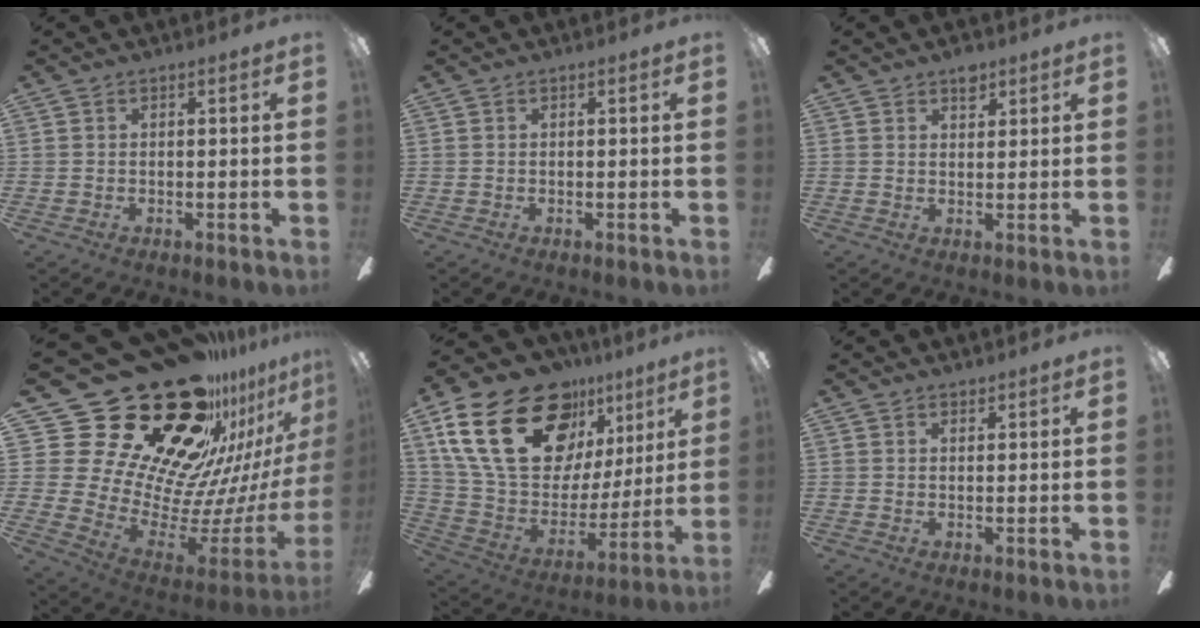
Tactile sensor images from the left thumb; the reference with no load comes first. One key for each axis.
{"total": 0.0}
{"total": 3.8, "fx": 2.6, "fy": 2.1, "fz": 1.8, "tx": -0.007, "ty": -0.012, "tz": 0.040}
{"total": 38.9, "fx": 22.9, "fy": 21.2, "fz": 23.2, "tx": -0.347, "ty": -0.228, "tz": 0.485}
{"total": 29.3, "fx": 15.6, "fy": 16.9, "fz": 18.2, "tx": -0.346, "ty": -0.082, "tz": 0.296}
{"total": 1.2, "fx": 1.1, "fy": 0.5, "fz": 0.2, "tx": 0.003, "ty": -0.003, "tz": 0.019}